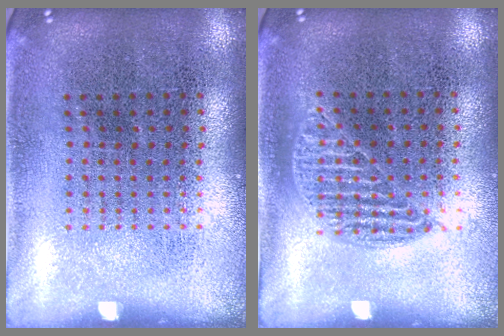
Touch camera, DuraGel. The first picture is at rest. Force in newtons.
{"total": 0.9, "press": 0.8, "slide": 0.4}